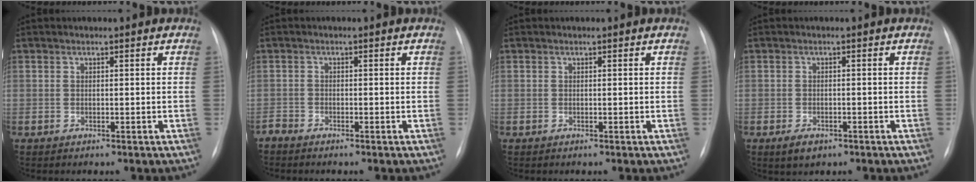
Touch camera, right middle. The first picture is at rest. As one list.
[{"total": 1.2, "force": [-1.2, 0.1, 0.0], "torque": [-0.002, -0.004, -0.021]}, {"total": 0.0}, {"total": 2.6, "force": [-1.6, 1.4, 1.6], "torque": [-0.035, -0.005, -0.016]}]